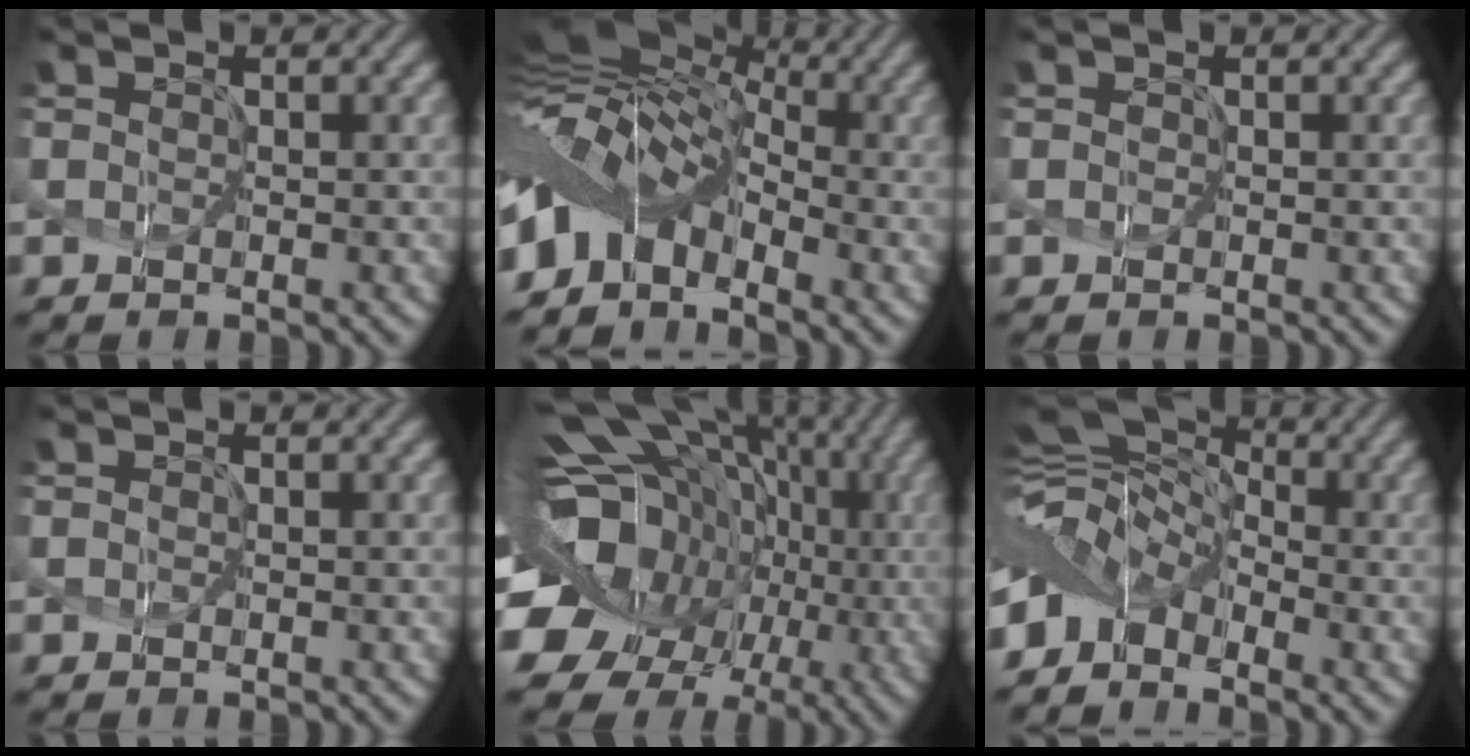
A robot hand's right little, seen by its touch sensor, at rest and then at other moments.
{"total": 7.9, "force": [-1.8, 5.4, 5.5], "torque": [-0.108, 0.009, -0.049]}
{"total": 0.0}
{"total": 0.0}
{"total": 16.0, "force": [-1.7, 12.6, 9.7], "torque": [-0.184, -0.007, -0.018]}
{"total": 5.4, "force": [-2.3, 3.6, 3.2], "torque": [-0.064, 0.005, -0.060]}